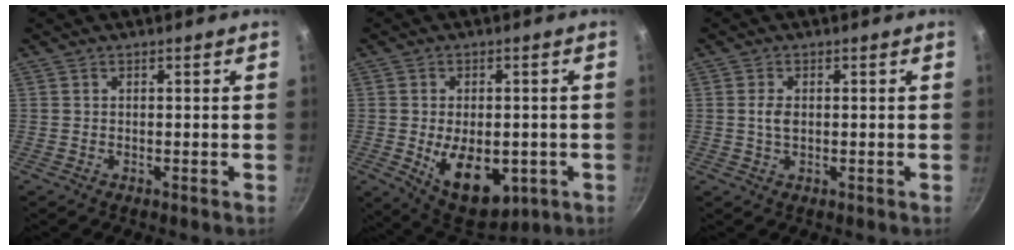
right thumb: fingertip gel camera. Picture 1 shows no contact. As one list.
[{"total": 13.4, "force": [-3.0, 8.0, 10.4], "torque": [-0.121, -0.007, -0.026]}, {"total": 2.5, "force": [0.2, 1.5, 2.0], "torque": [-0.033, 0.001, 0.003]}]